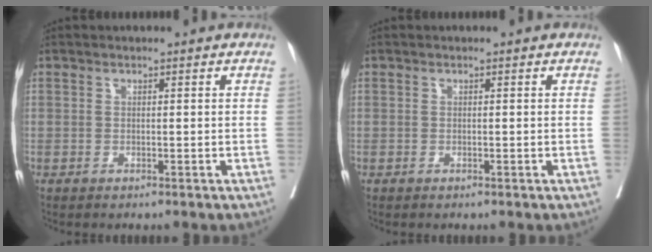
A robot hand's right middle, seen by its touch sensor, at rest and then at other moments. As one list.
[{"total": 0.0}]